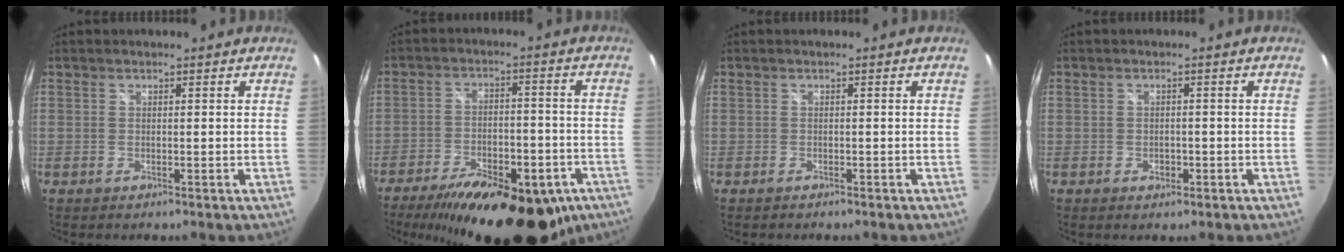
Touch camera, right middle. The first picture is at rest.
{"total": 25.7, "force": [-17.2, 10.7, 15.9], "torque": [-0.281, -0.035, -0.232]}
{"total": 1.0, "force": [-0.9, 0.5, 0.3], "torque": [-0.009, -0.003, -0.015]}
{"total": 1.8, "force": [-0.8, 1.4, 0.9], "torque": [-0.014, -0.002, -0.011]}